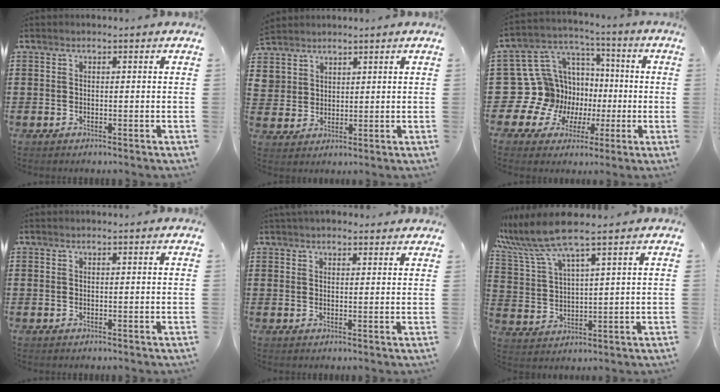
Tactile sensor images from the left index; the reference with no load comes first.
{"total": 3.7, "force": [2.7, 2.6, -0.3], "torque": [-0.013, 0.003, 0.052]}
{"total": 15.3, "force": [-1.7, 14.4, 4.8], "torque": [-0.167, -0.017, 0.004]}
{"total": 0.0}
{"total": 2.3, "force": [2.1, 0.7, 0.4], "torque": [-0.012, 0.003, 0.040]}
{"total": 8.2, "force": [6.8, 0.6, 4.5], "torque": [-0.119, -0.027, 0.119]}